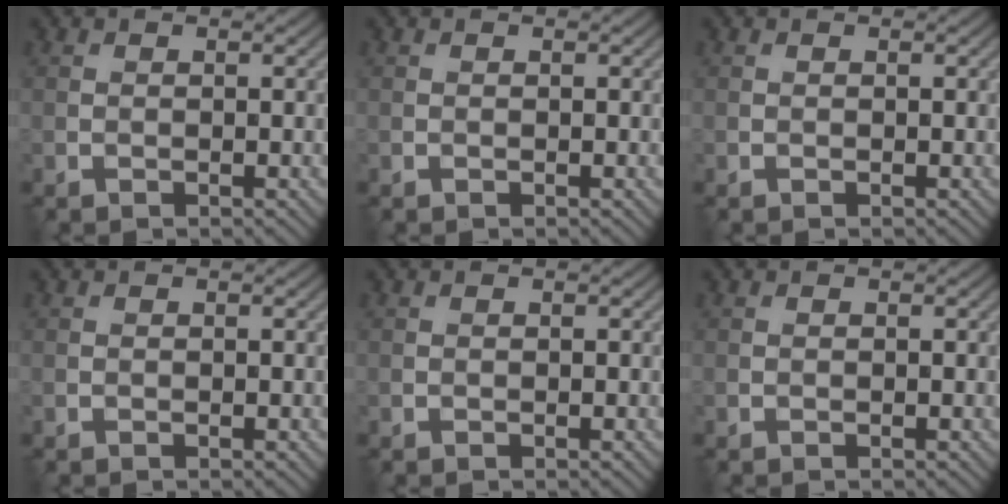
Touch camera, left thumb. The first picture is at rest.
{"total": 0.0}
{"total": 0.0}
{"total": 0.0}
{"total": 0.0}
{"total": 0.0}